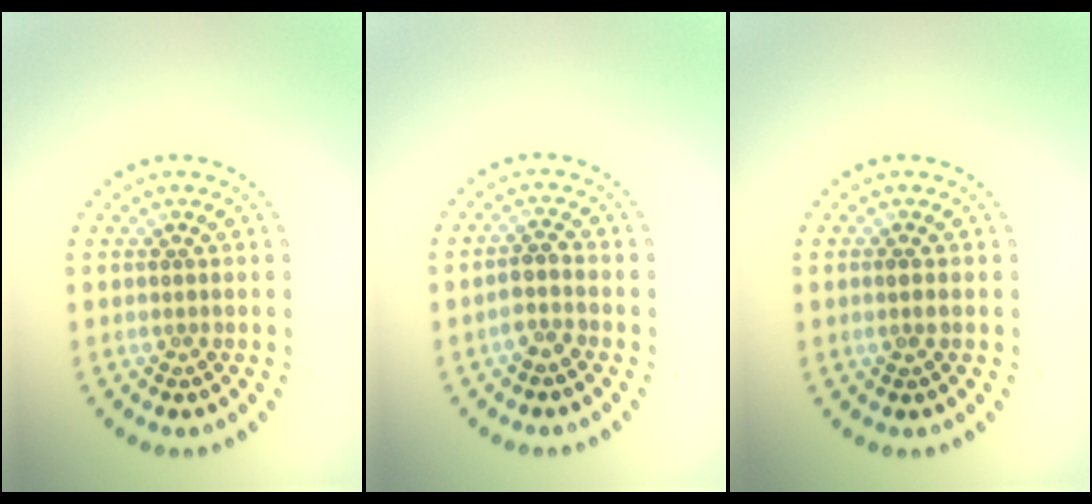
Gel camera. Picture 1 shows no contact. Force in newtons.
{"total": 1.9, "press": 1.5, "slide": 1.1}
{"total": 0.9, "press": 0.9, "slide": 0.3}